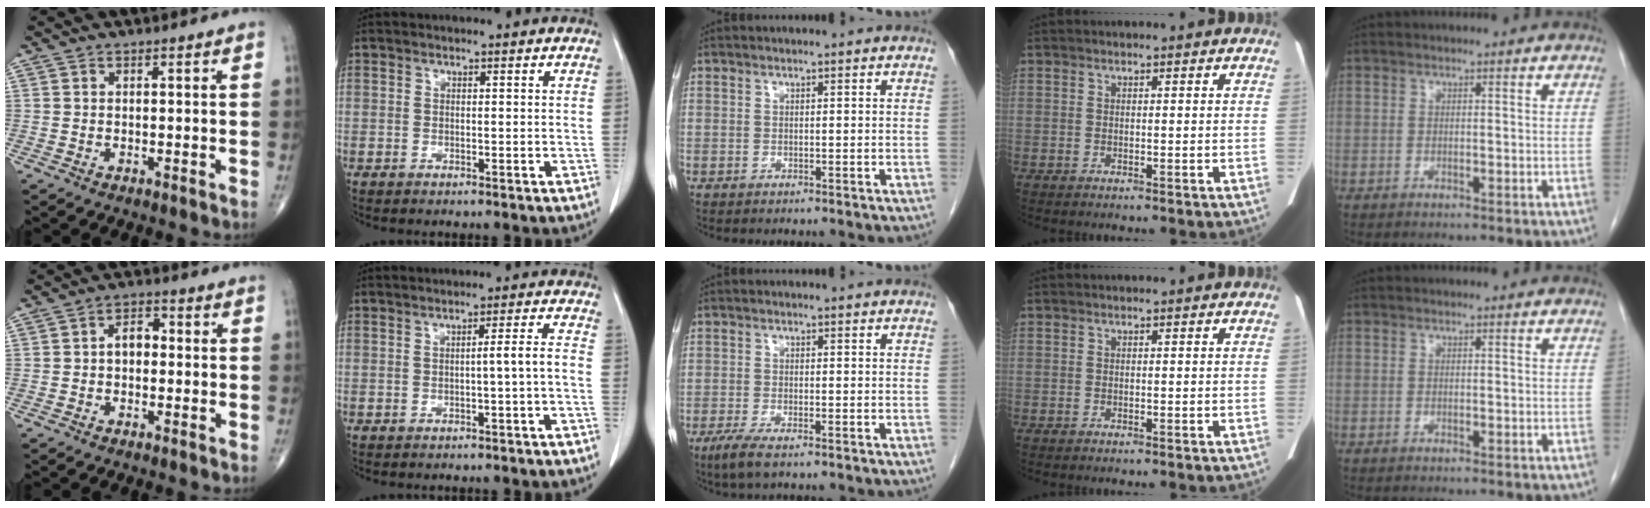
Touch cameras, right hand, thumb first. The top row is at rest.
{"thumb": {"total": 4.3, "force": [-0.3, 2.9, 3.1], "torque": [-0.039, 0.019, -0.014]}, "index": {"total": 2.6, "force": [-0.9, -0.6, 2.4], "torque": [-0.034, 0.003, -0.014]}, "middle": {"total": 3.7, "force": [-2.3, 0.7, 2.7], "torque": [-0.057, -0.010, -0.044]}}